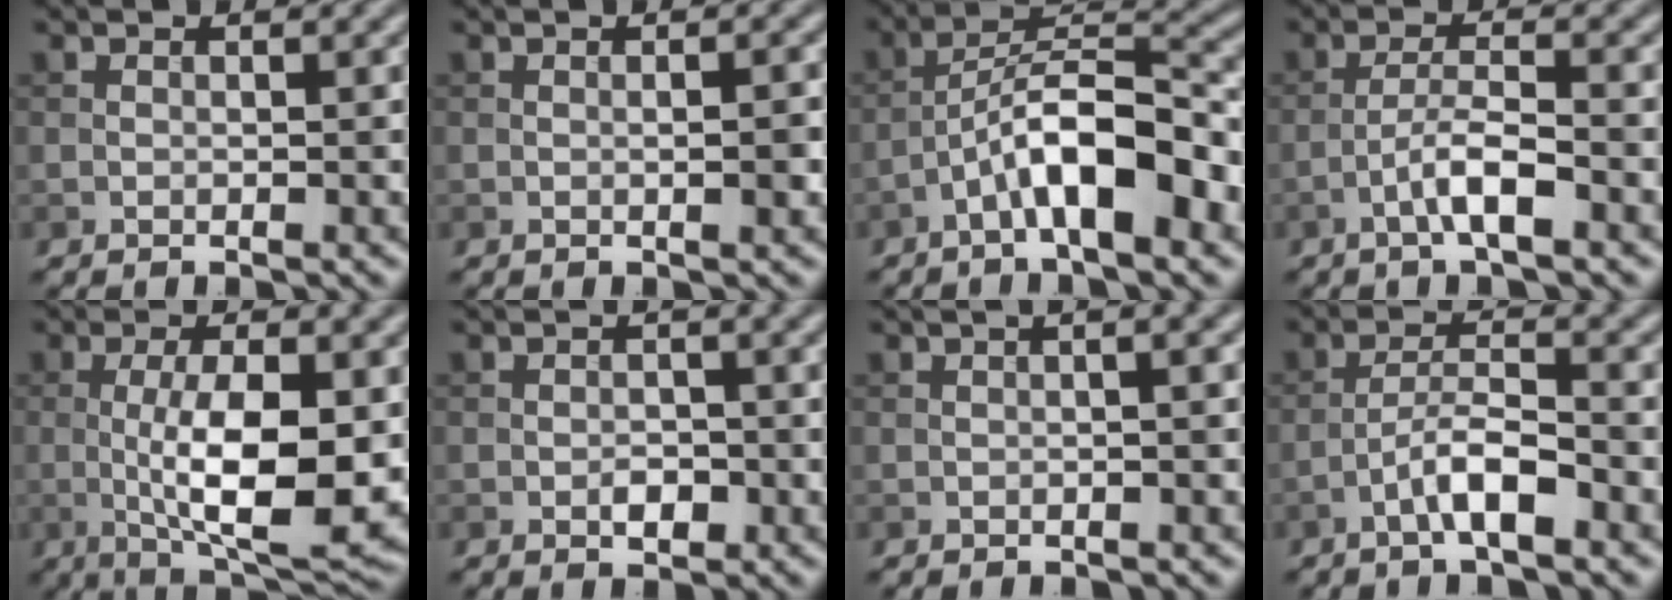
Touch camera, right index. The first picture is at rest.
{"total": 1.6, "force": [-0.1, 0.2, 1.6], "torque": [-0.027, 0.001, 0.000]}
{"total": 7.9, "force": [-3.6, 2.2, 6.8], "torque": [-0.113, 0.025, -0.062]}
{"total": 3.3, "force": [-1.7, 0.5, 2.8], "torque": [-0.053, 0.011, -0.037]}
{"total": 9.1, "force": [-0.6, 2.6, 8.7], "torque": [-0.143, -0.010, -0.005]}
{"total": 1.8, "force": [-0.6, 1.0, 1.4], "torque": [-0.022, 0.001, -0.013]}
{"total": 3.6, "force": [1.1, 1.5, 3.1], "torque": [-0.021, 0.013, -0.006]}
{"total": 3.8, "force": [-2.1, 0.8, 3.0], "torque": [-0.056, 0.014, -0.044]}